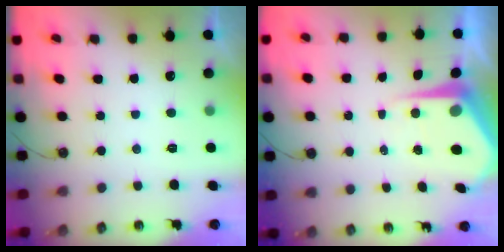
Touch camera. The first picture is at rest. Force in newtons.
{"total": 7.2, "press": 7.2, "slide": 0.8}